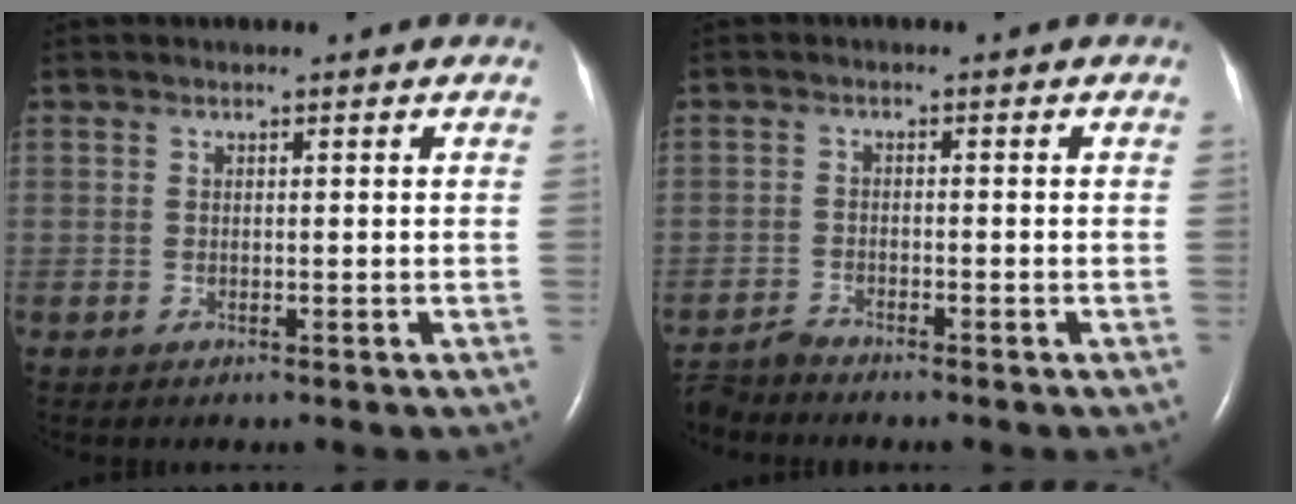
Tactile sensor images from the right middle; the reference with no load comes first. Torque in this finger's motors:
{"motor_torque": [-0.03, 0.04, -0.07, -0.01]}